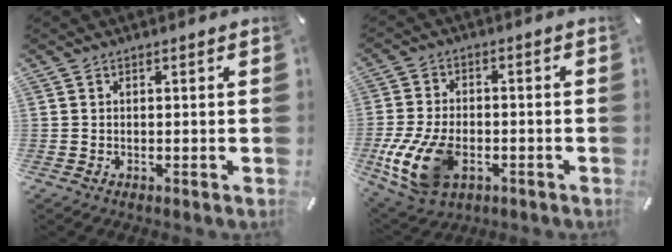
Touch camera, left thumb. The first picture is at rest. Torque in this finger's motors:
{"motor_torque": [0.45, 2.56, 0.42, 0.32, 0.47]}